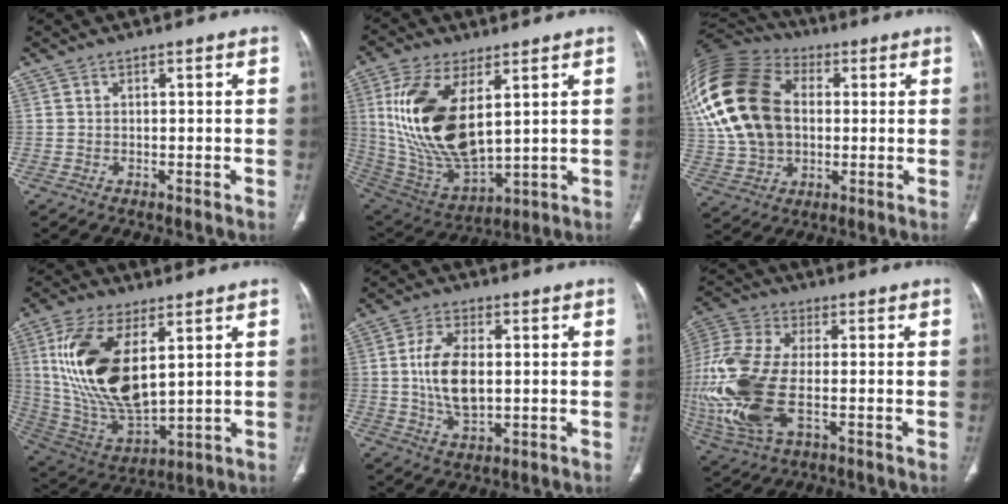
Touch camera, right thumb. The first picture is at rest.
{"total": 20.6, "force": [5.2, 10.0, 17.3], "torque": [-0.341, -0.029, 0.114]}
{"total": 26.6, "force": [4.2, 18.5, 18.6], "torque": [-0.409, 0.030, 0.082]}
{"total": 20.7, "force": [5.6, 9.8, 17.3], "torque": [-0.340, -0.029, 0.118]}
{"total": 9.8, "force": [0.3, 5.1, 8.4], "torque": [-0.163, -0.005, 0.010]}
{"total": 21.0, "force": [-3.8, 10.2, 18.0], "torque": [-0.448, -0.008, -0.060]}